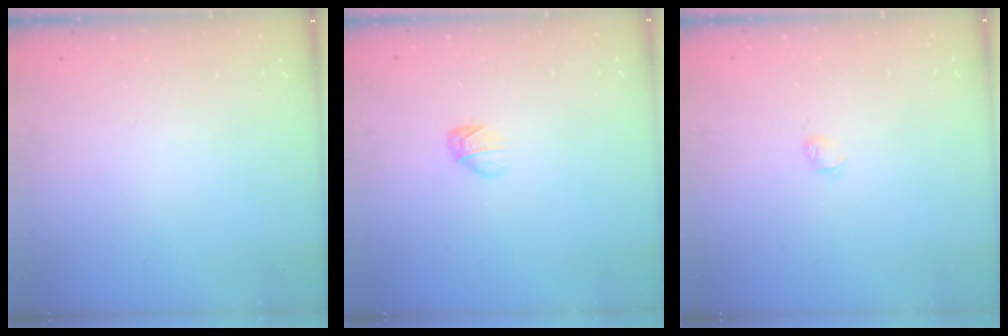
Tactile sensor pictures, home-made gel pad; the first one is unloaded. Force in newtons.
{"total": 2.7, "press": 2.7, "slide": 0.7}
{"total": 2.6, "press": 2.5, "slide": 0.6}